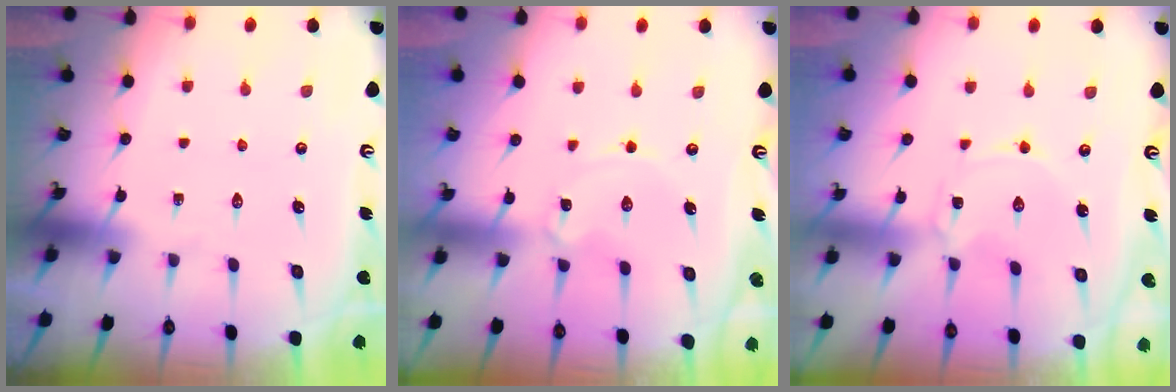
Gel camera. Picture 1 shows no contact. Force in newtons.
{"total": 0.8, "press": 0.8, "slide": 0.1}
{"total": 0.0}